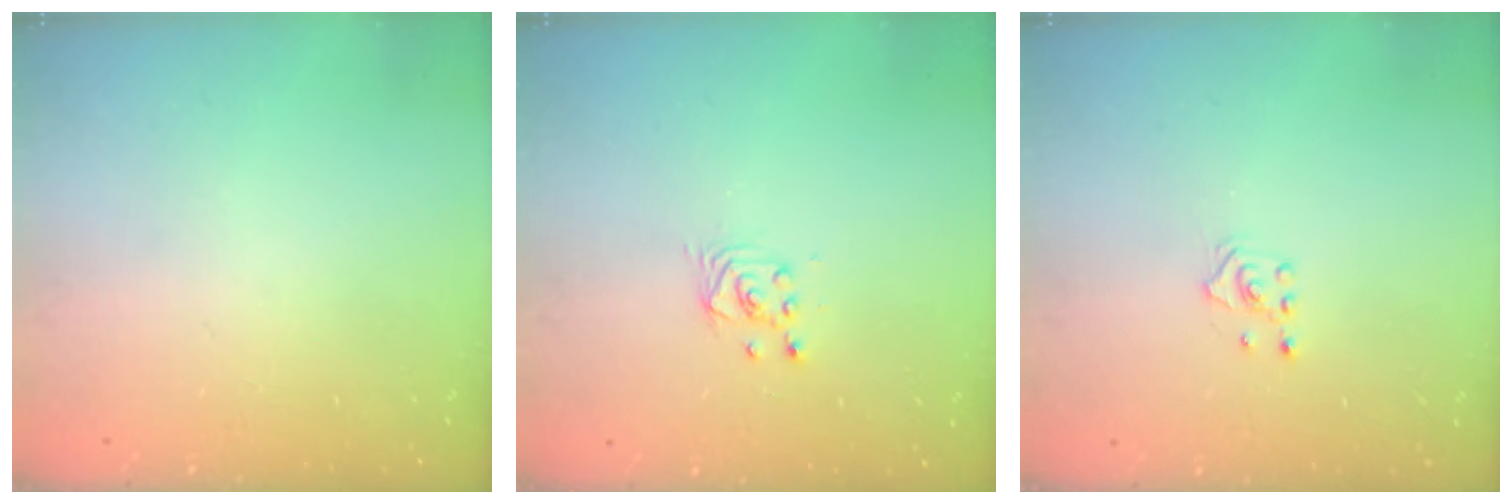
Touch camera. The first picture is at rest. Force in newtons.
{"total": 2.2, "press": 2.2, "slide": 0.3}
{"total": 2.4, "press": 2.2, "slide": 0.8}